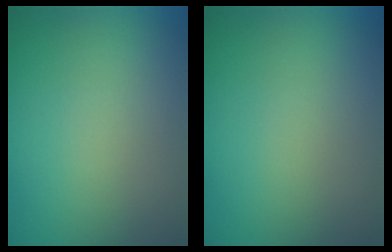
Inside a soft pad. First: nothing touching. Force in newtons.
{"total": 0.0}